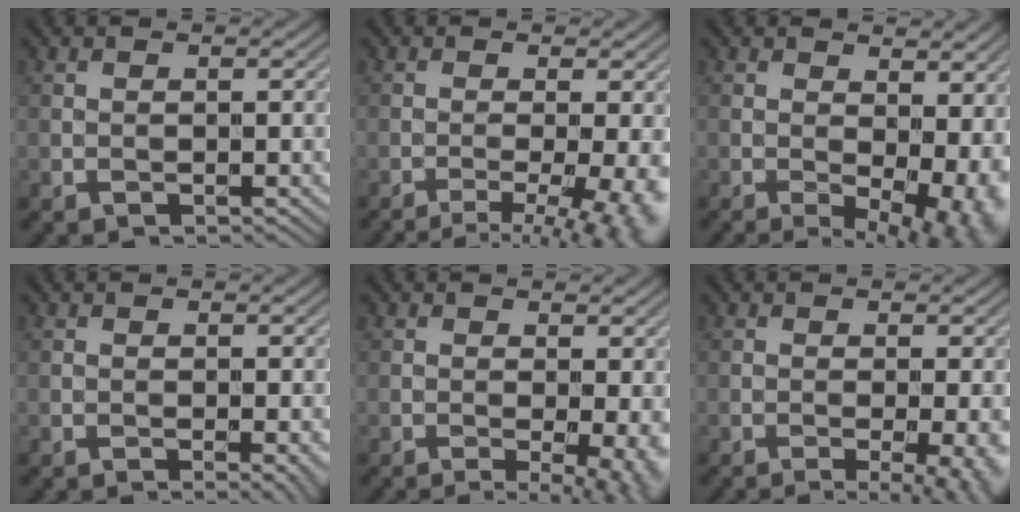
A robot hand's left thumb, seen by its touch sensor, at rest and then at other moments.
{"total": 8.8, "force": [-3.3, 2.5, 7.8], "torque": [-0.089, -0.010, -0.032]}
{"total": 10.7, "force": [-0.3, 5.5, 9.1], "torque": [-0.112, -0.012, 0.022]}
{"total": 1.6, "force": [-0.5, 0.1, 1.6], "torque": [-0.026, -0.005, -0.008]}
{"total": 6.5, "force": [-1.3, 1.8, 6.1], "torque": [-0.079, -0.006, -0.012]}
{"total": 6.0, "force": [-1.8, 1.4, 5.5], "torque": [-0.078, -0.012, -0.018]}